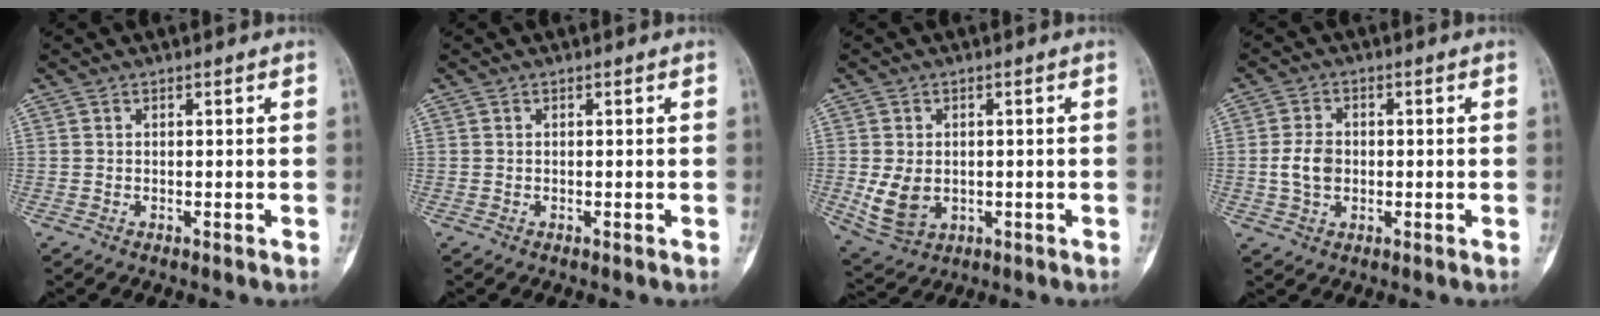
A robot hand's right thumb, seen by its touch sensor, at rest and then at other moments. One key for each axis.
{"total": 0.0}
{"total": 7.0, "fx": -0.7, "fy": 5.2, "fz": 4.7, "tx": -0.078, "ty": -0.004, "tz": 0.003}
{"total": 5.1, "fx": -0.4, "fy": 3.7, "fz": 3.5, "tx": -0.061, "ty": 0.006, "tz": -0.008}